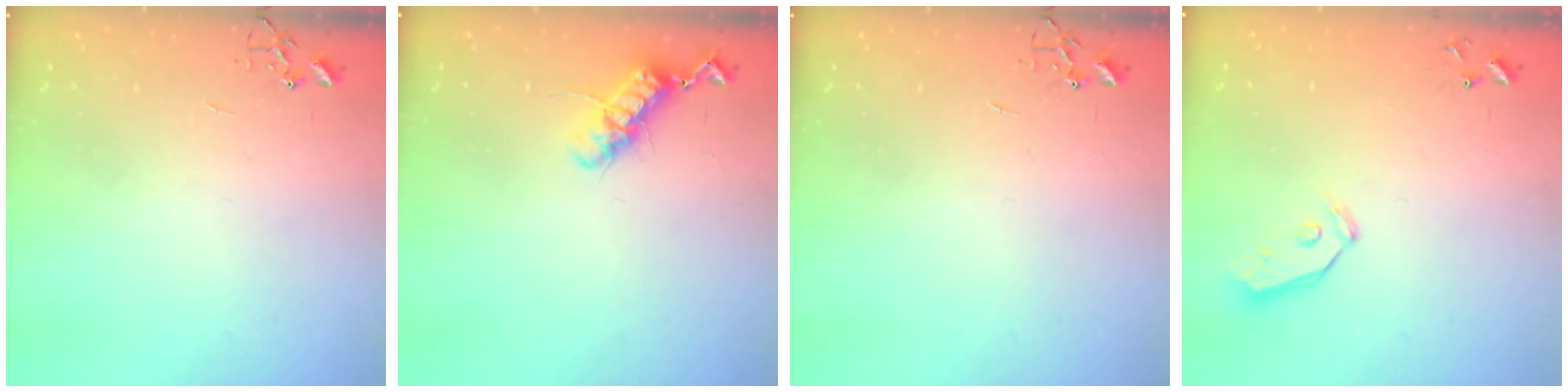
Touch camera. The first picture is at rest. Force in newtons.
{"total": 11.7, "press": 11.6, "slide": 1.2}
{"total": 0.0}
{"total": 4.8, "press": 4.8, "slide": 0.5}